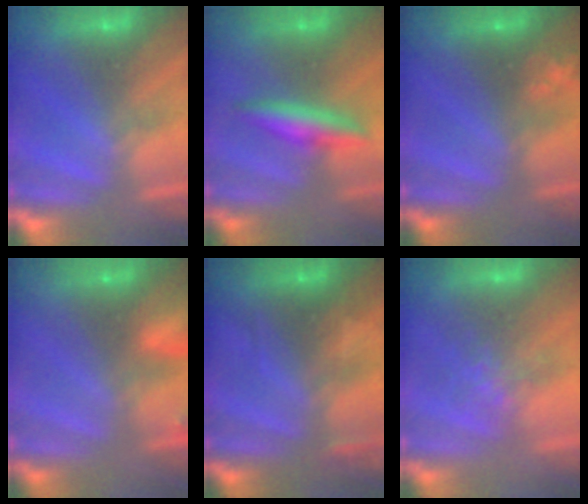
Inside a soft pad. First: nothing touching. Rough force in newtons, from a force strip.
{"total": 2.8}
{"total": 2.3}
{"total": 7.6}
{"total": 2.4}
{"total": 4.5}